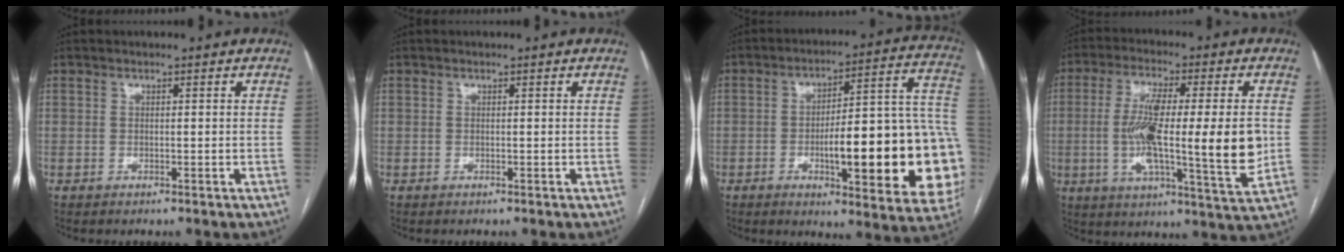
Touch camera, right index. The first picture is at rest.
{"total": 0.0}
{"total": 25.7, "force": [-5.1, 5.0, 24.7], "torque": [-0.248, 0.021, -0.060]}
{"total": 18.0, "force": [-0.6, 2.4, 17.9], "torque": [-0.295, -0.008, -0.013]}